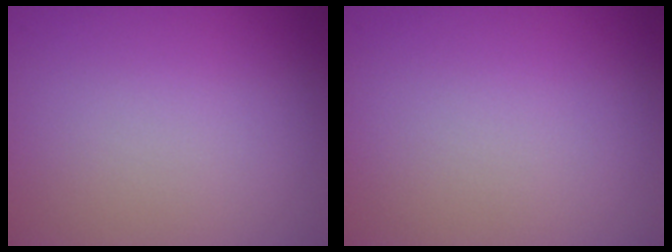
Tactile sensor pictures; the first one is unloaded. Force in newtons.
{"total": 0.0}